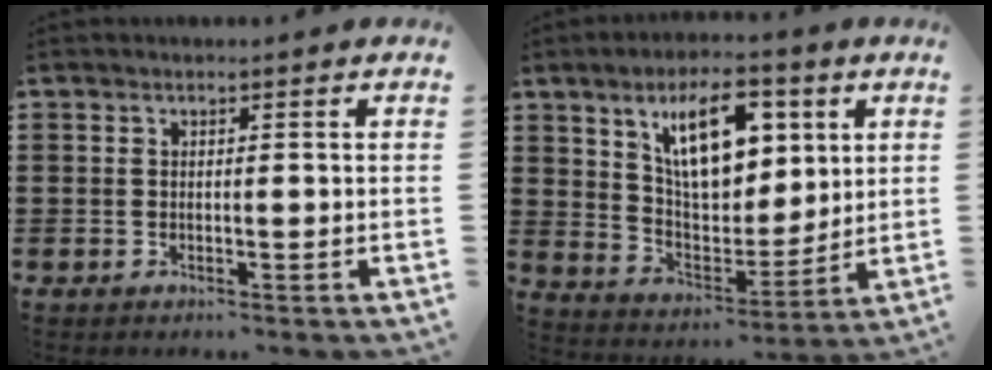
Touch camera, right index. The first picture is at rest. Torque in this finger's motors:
{"motor_torque": [1.51, 0.63, 0.47, 0.21]}